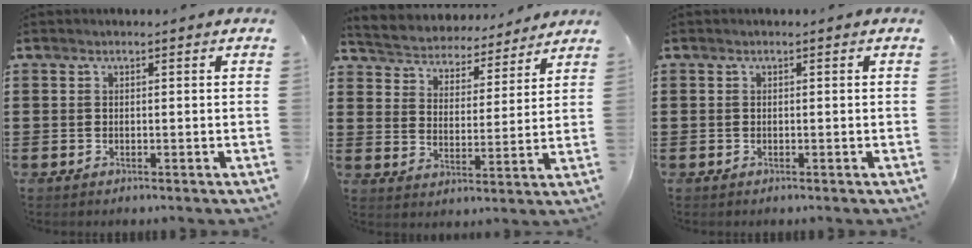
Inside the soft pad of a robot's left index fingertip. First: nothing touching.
{"total": 4.4, "force": [4.3, 0.3, -0.3], "torque": [-0.023, -0.038, 0.069]}
{"total": 0.0}